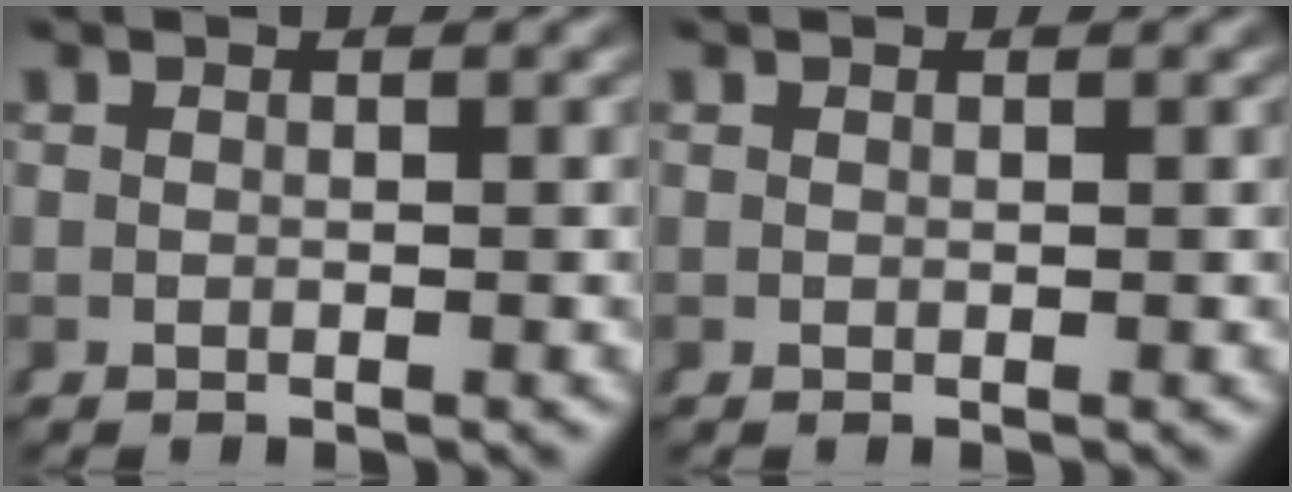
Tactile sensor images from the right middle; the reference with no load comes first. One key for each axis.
{"total": 0.0}